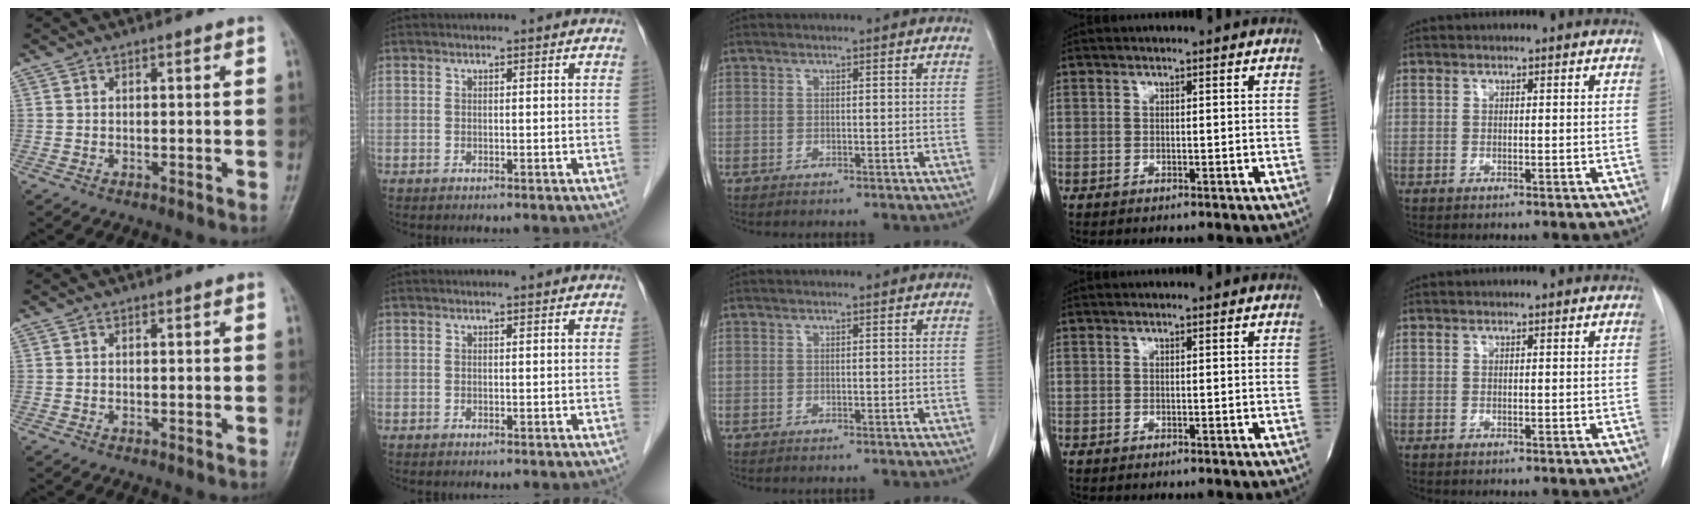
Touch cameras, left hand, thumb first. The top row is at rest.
{}